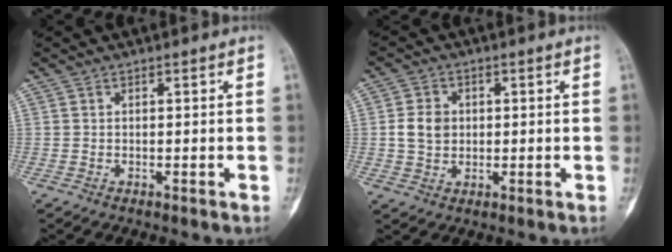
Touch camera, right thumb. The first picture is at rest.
{"total": 5.3, "force": [0.4, 4.3, 3.0], "torque": [-0.042, 0.003, 0.007]}